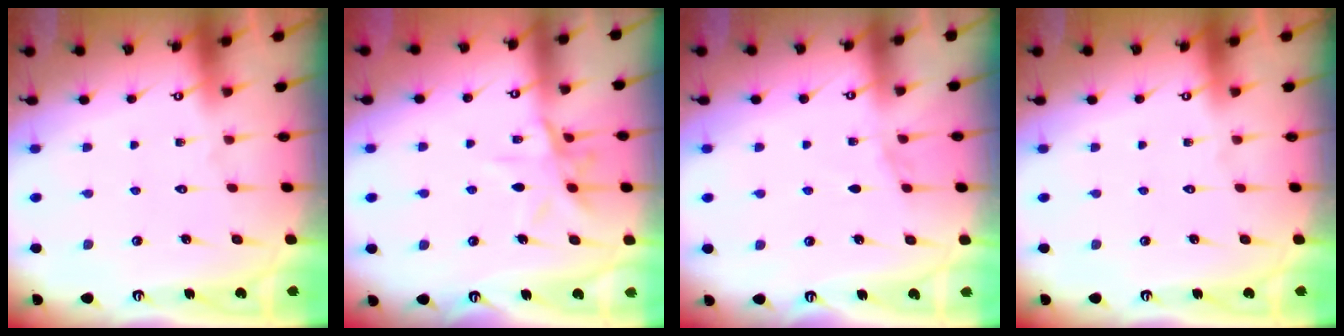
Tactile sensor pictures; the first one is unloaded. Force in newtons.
{"total": 9.0, "press": 9.0, "slide": 0.9}
{"total": 3.9, "press": 3.9, "slide": 0.5}
{"total": 0.0}